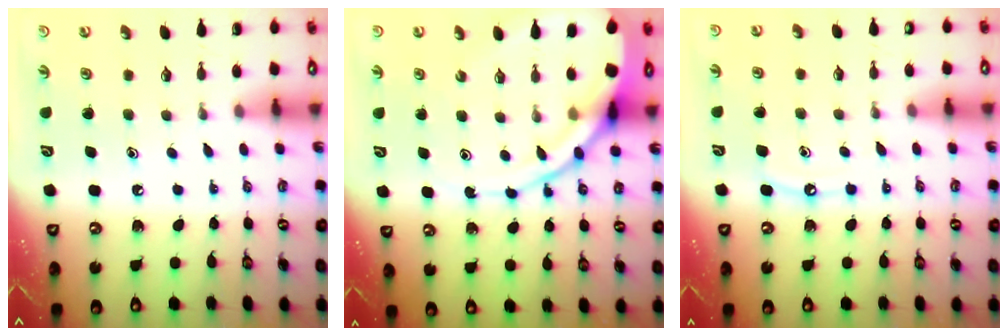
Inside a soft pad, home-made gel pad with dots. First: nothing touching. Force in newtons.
{"total": 12.7, "press": 12.6, "slide": 1.2}
{"total": 7.3, "press": 7.2, "slide": 0.7}